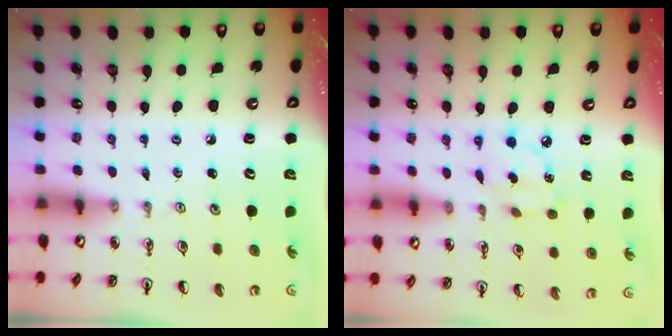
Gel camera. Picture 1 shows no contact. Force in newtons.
{"total": 4.8, "press": 4.8, "slide": 0.1}